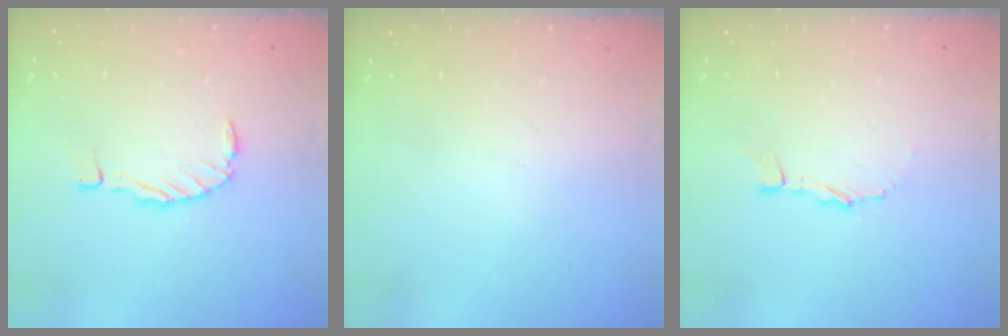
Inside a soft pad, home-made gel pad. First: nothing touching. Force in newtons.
{"total": 0.0}
{"total": 3.8, "press": 3.8, "slide": 0.2}